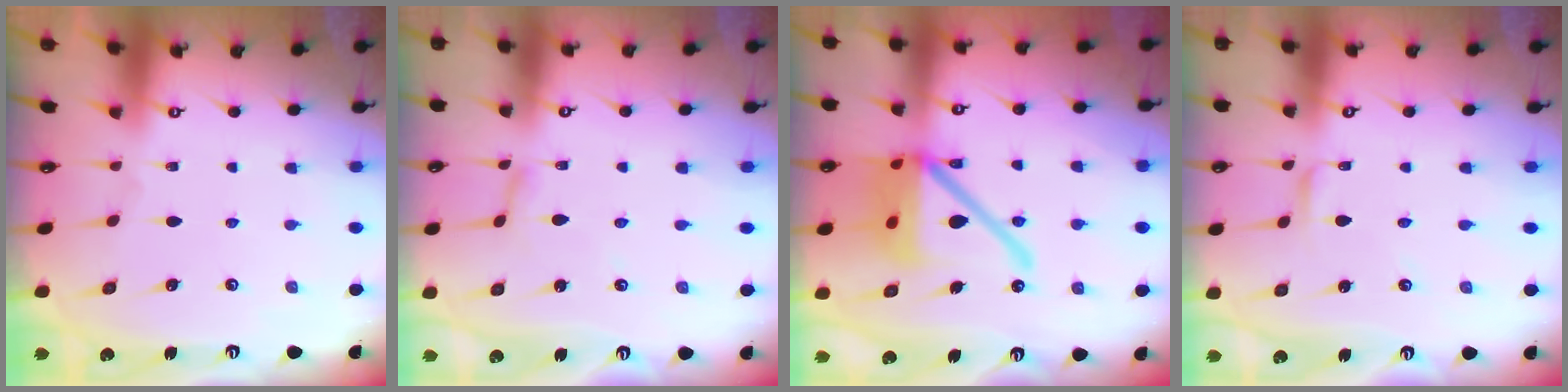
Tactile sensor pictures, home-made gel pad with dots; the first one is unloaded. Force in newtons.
{"total": 2.8, "press": 2.7, "slide": 0.3}
{"total": 19.4, "press": 19.2, "slide": 3.1}
{"total": 2.0, "press": 2.0, "slide": 0.2}